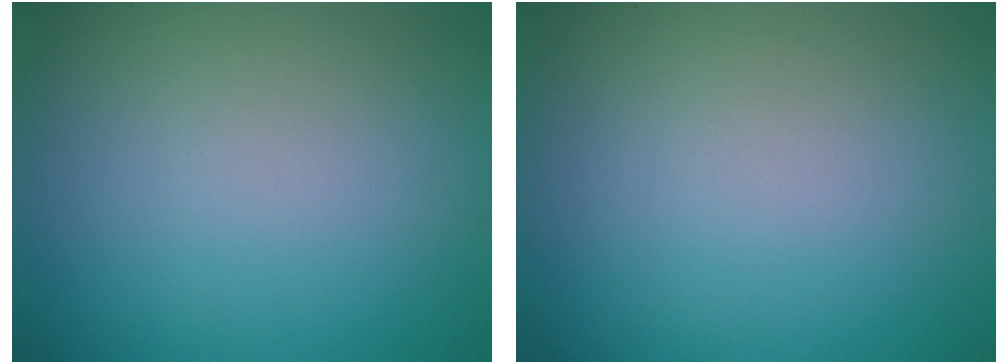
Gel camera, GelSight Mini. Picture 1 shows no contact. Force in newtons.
{"total": 0.0}